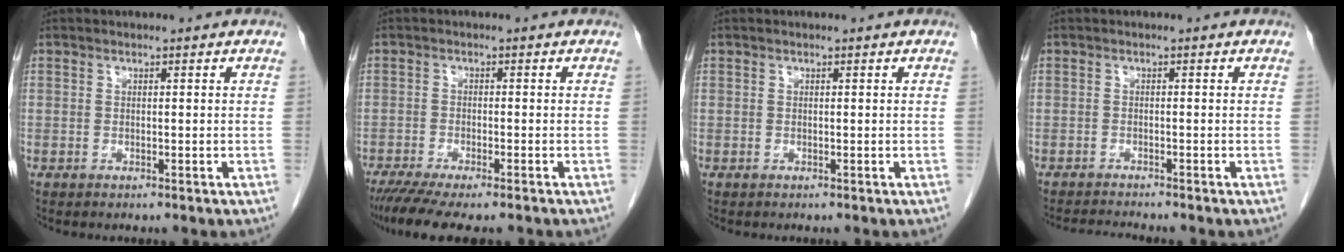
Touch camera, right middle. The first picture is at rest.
{"total": 8.5, "force": [-6.9, 1.1, 5.0], "torque": [-0.077, -0.018, -0.107]}
{"total": 0.0}
{"total": 3.0, "force": [-2.8, -0.8, 0.5], "torque": [-0.013, -0.017, -0.046]}